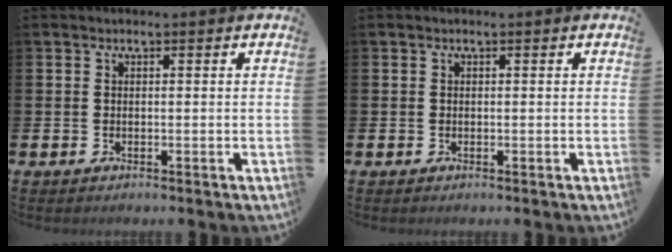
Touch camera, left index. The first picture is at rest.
{"total": 0.0}